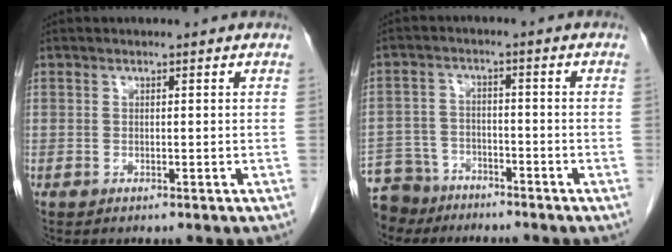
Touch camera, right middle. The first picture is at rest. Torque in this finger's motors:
{"motor_torque": [1.11, -1.03, 0.36, 0.03]}